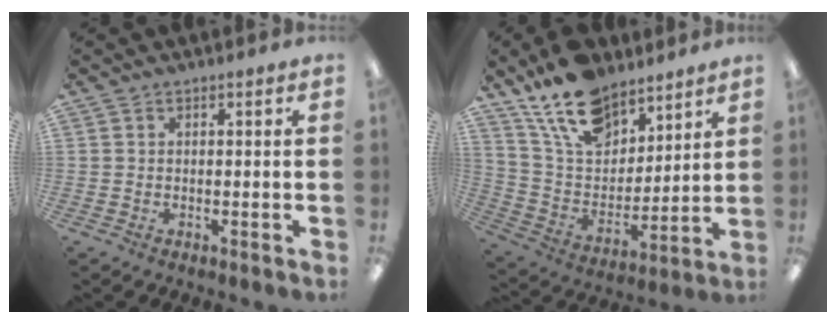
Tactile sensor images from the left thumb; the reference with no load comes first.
{"total": 17.7, "force": [12.8, 9.4, 7.8], "torque": [-0.159, -0.062, 0.238]}